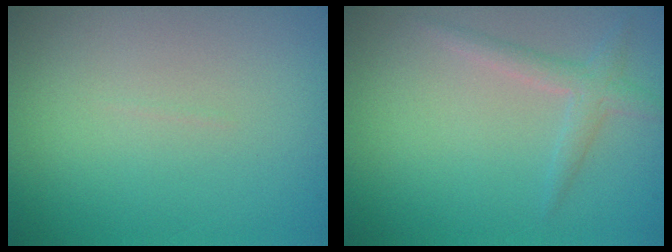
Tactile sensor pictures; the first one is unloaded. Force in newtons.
{"total": 1.7, "press": 1.7, "slide": 0.1}